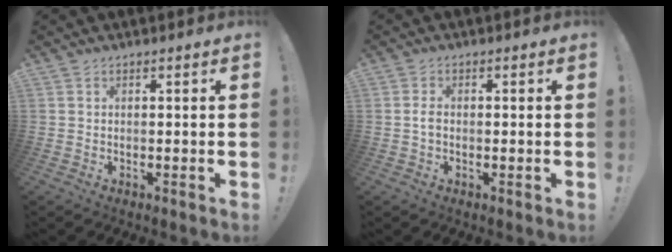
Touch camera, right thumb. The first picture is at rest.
{"total": 1.9, "force": [-0.5, 1.1, 1.5], "torque": [-0.035, 0.009, -0.008]}